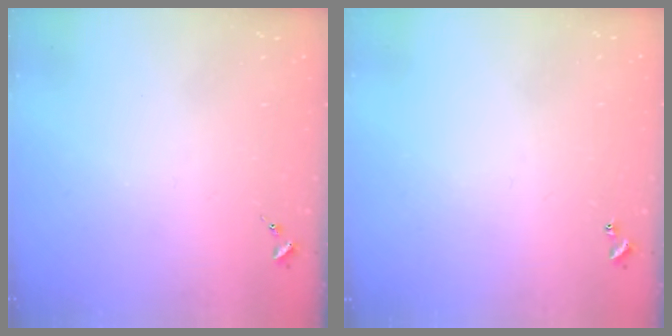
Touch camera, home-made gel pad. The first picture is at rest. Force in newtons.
{"total": 0.9, "press": 0.9, "slide": 0.2}